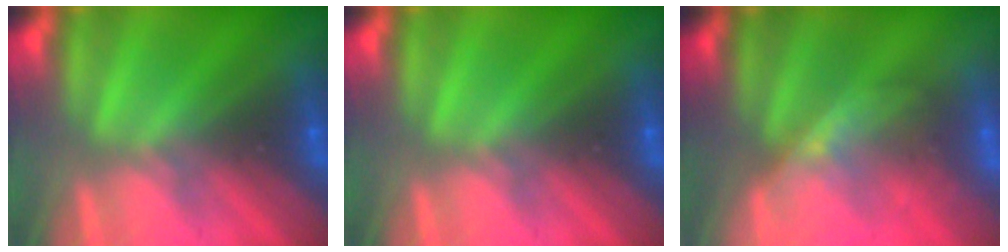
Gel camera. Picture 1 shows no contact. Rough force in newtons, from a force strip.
{"total": 0.0}
{"total": 2.2}